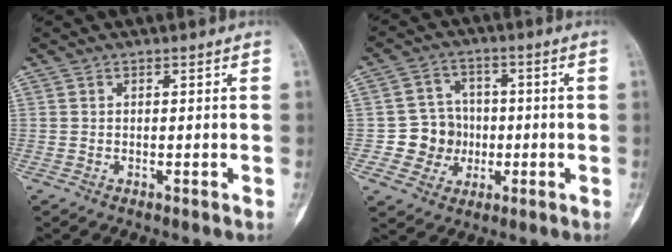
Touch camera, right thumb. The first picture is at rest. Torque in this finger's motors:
{"motor_torque": [0.51, 0.36, 0.55, -0.31, 0.03]}